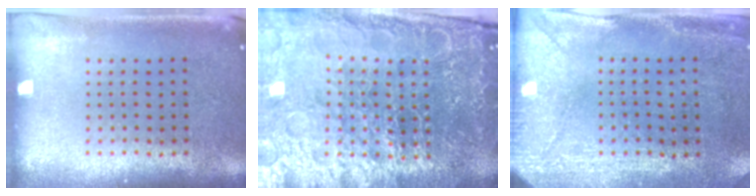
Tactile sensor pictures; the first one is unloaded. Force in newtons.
{"total": 6.0, "press": 5.3, "slide": 2.7}
{"total": 2.9, "press": 2.5, "slide": 1.5}